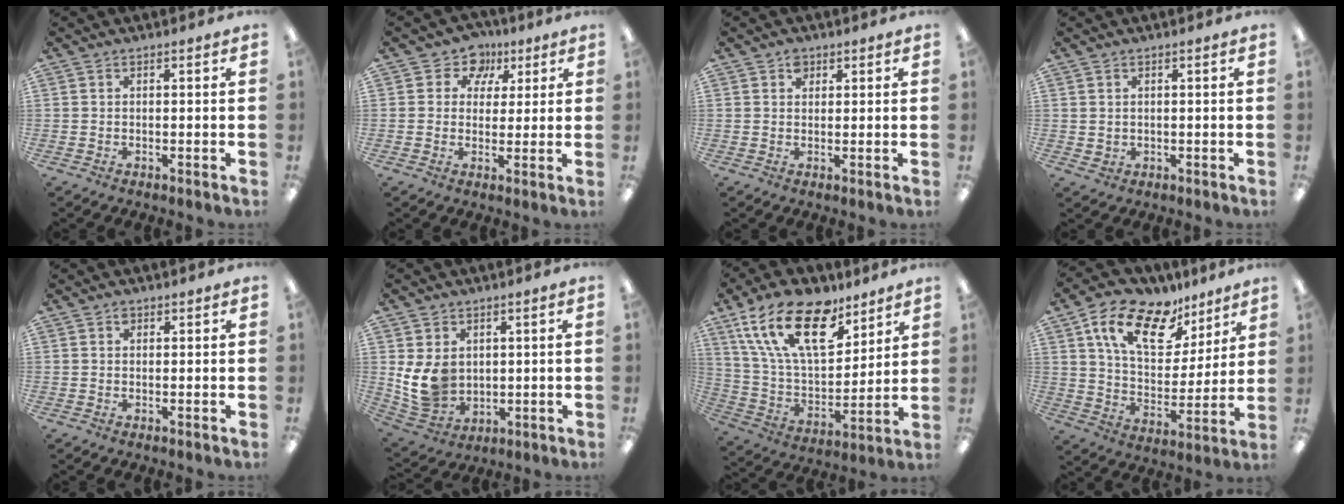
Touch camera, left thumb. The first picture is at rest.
{"total": 7.1, "force": [3.4, 6.0, 1.9], "torque": [-0.034, -0.017, 0.058]}
{"total": 2.4, "force": [1.4, 1.7, 0.9], "torque": [-0.003, -0.004, 0.023]}
{"total": 1.4, "force": [0.7, 1.1, 0.2], "torque": [0.004, -0.001, 0.011]}
{"total": 1.1, "force": [0.7, 0.7, 0.5], "torque": [-0.002, -0.002, 0.011]}
{"total": 10.2, "force": [1.6, 8.4, 5.5], "torque": [-0.135, -0.007, 0.034]}
{"total": 22.0, "force": [13.0, 10.7, 14.2], "torque": [-0.272, -0.063, 0.229]}
{"total": 18.3, "force": [11.1, 9.7, 10.9], "torque": [-0.194, -0.046, 0.196]}